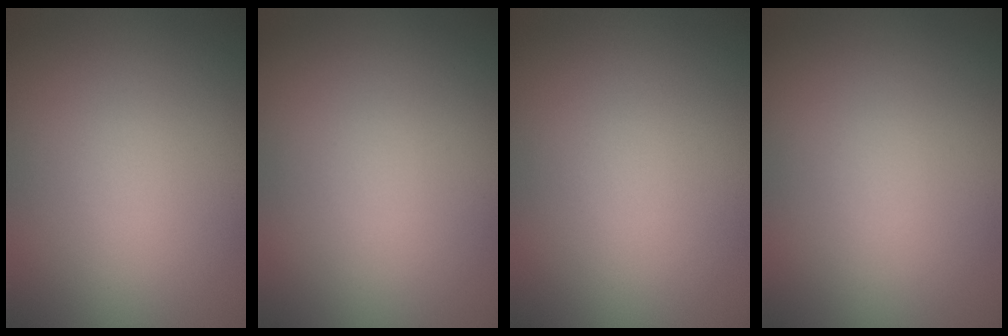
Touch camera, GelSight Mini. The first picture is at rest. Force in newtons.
{"total": 0.0}
{"total": 0.0}
{"total": 0.0}